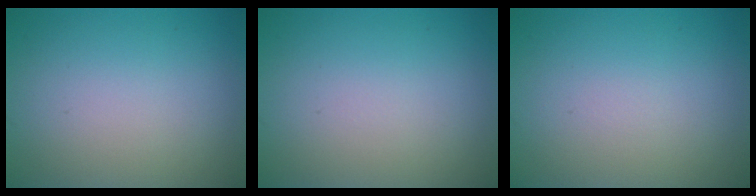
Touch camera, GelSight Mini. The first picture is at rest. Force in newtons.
{"total": 0.0}
{"total": 0.0}